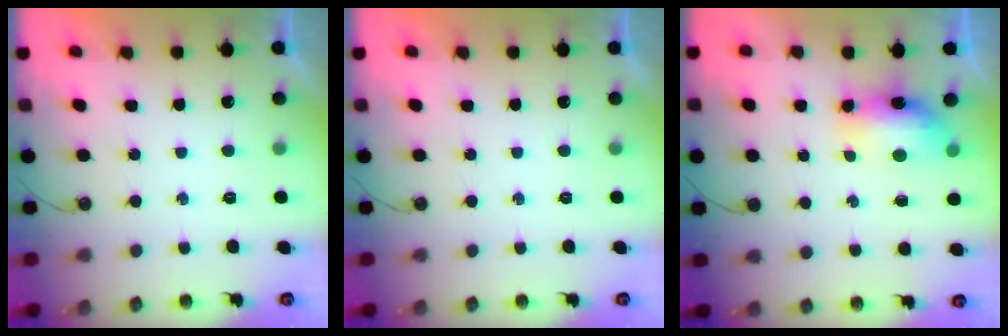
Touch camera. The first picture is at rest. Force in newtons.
{"total": 0.0}
{"total": 7.4, "press": 7.4, "slide": 0.7}